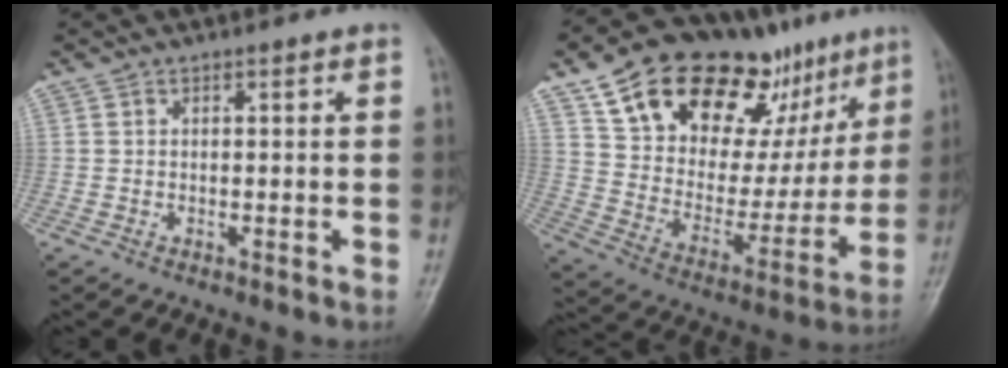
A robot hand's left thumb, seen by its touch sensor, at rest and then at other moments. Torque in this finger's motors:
{"motor_torque": [1.60, 1.67, 1.60, -1.17, 0.25]}